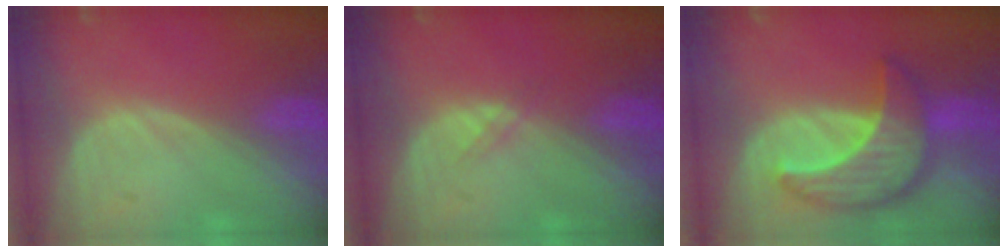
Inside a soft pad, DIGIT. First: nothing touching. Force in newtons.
{"total": 1.0, "press": 1.0, "slide": 0.2}
{"total": 9.5, "press": 9.5, "slide": 0.7}